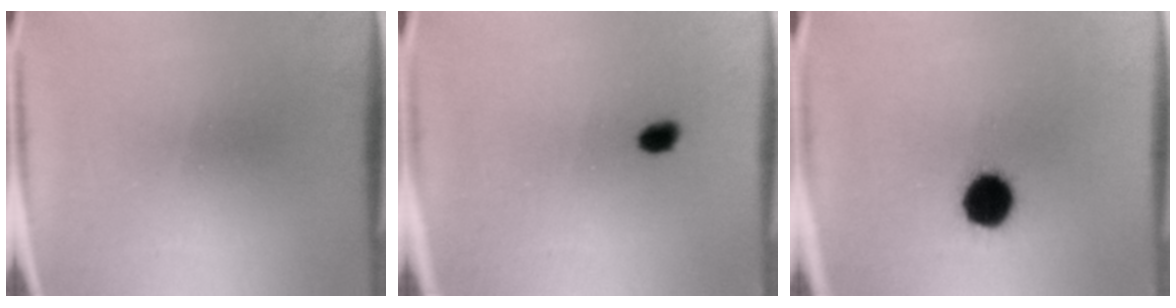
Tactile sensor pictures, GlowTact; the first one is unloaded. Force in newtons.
{"total": 1.8}
{"total": 10.5}